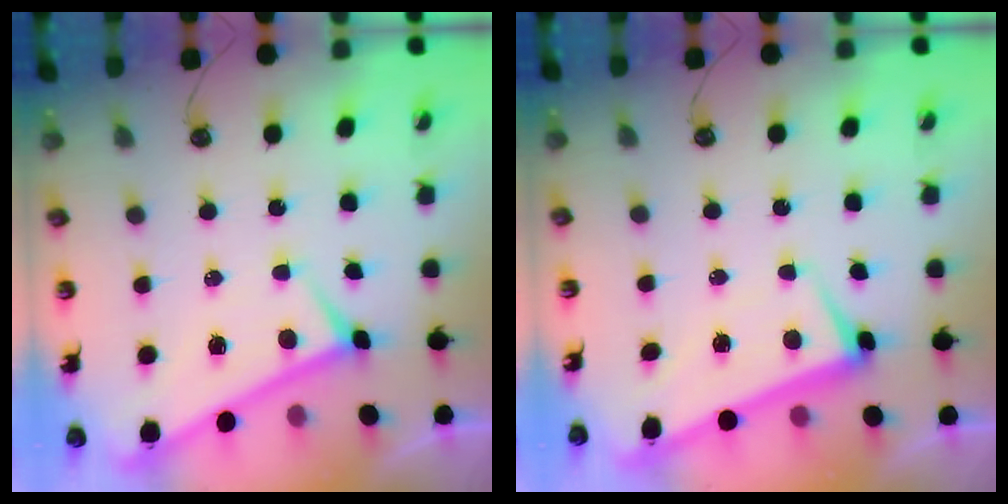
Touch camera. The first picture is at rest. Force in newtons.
{"total": 1.6, "press": 0.6, "slide": 1.5}